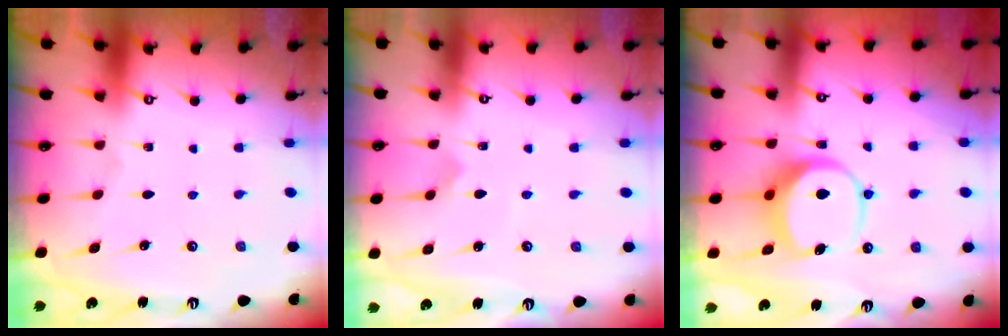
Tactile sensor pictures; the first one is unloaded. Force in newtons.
{"total": 4.4, "press": 4.3, "slide": 0.4}
{"total": 7.9, "press": 7.8, "slide": 1.3}